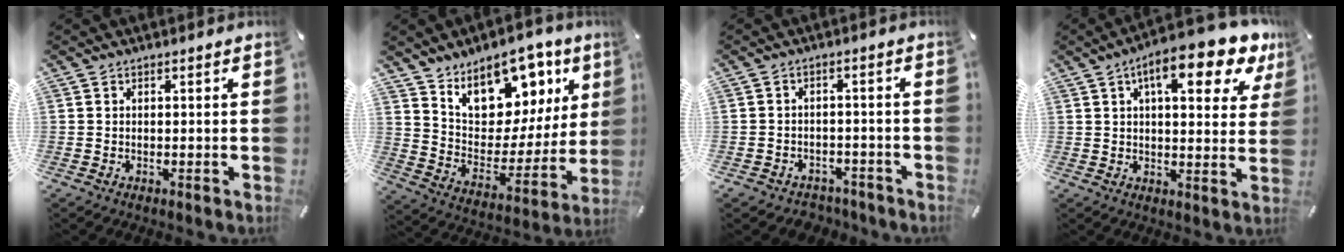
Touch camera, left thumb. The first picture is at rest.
{"total": 15.3, "force": [10.7, 9.2, 5.9], "torque": [-0.090, -0.086, 0.191]}
{"total": 3.4, "force": [-2.4, 2.4, 0.7], "torque": [-0.020, 0.009, -0.048]}
{"total": 14.1, "force": [8.1, 5.0, 10.4], "torque": [-0.147, -0.038, 0.127]}